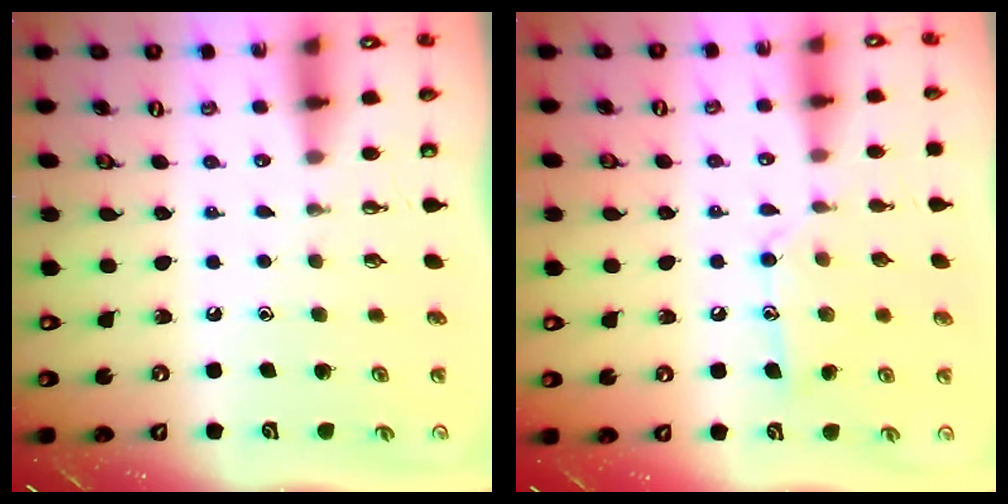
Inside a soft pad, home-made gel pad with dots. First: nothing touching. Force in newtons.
{"total": 11.1, "press": 11.0, "slide": 0.6}